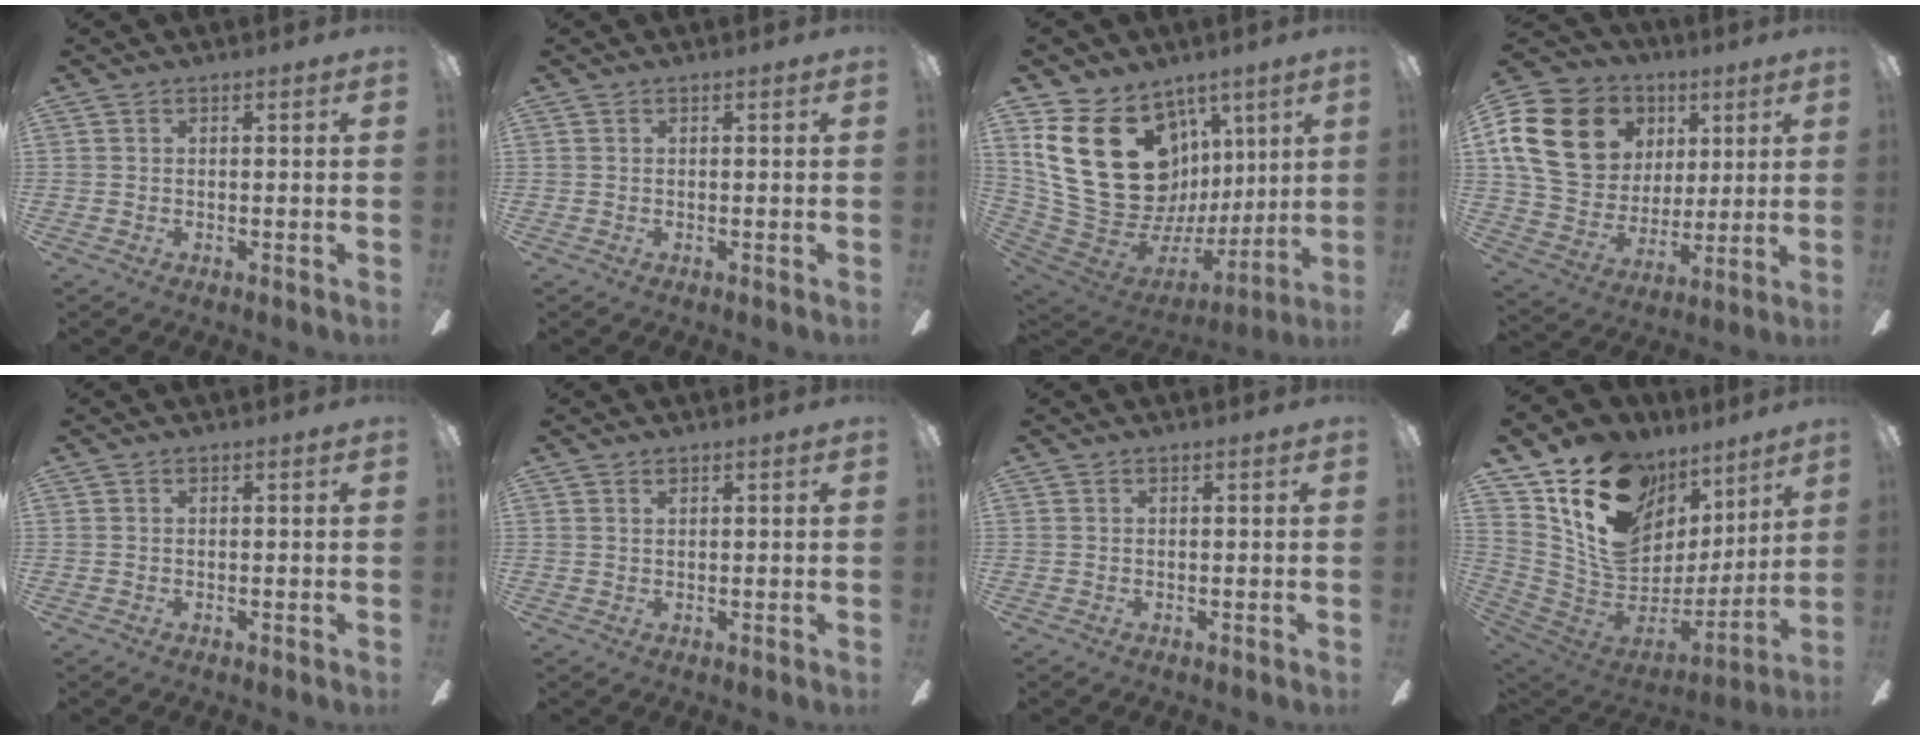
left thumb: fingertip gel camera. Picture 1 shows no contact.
{"total": 0.0}
{"total": 30.6, "force": [8.1, 22.5, 19.0], "torque": [-0.387, -0.040, 0.191]}
{"total": 20.7, "force": [7.5, 16.3, 10.4], "torque": [-0.204, -0.002, 0.148]}
{"total": 0.0}
{"total": 0.9, "force": [0.6, 0.5, 0.4], "torque": [-0.010, 0.002, 0.010]}
{"total": 0.0}
{"total": 18.3, "force": [10.5, 12.6, 8.0], "torque": [-0.138, -0.074, 0.202]}